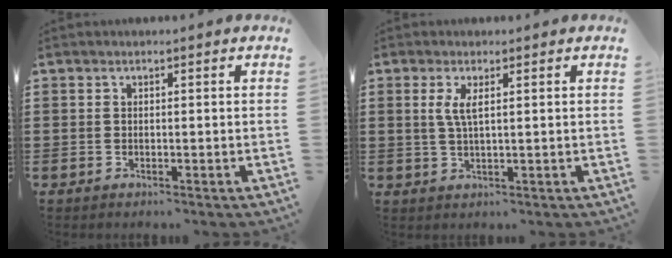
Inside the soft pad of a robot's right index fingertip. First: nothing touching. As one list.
[{"total": 3.0, "force": [0.9, 0.6, 2.8], "torque": [-0.059, 0.003, 0.014]}]